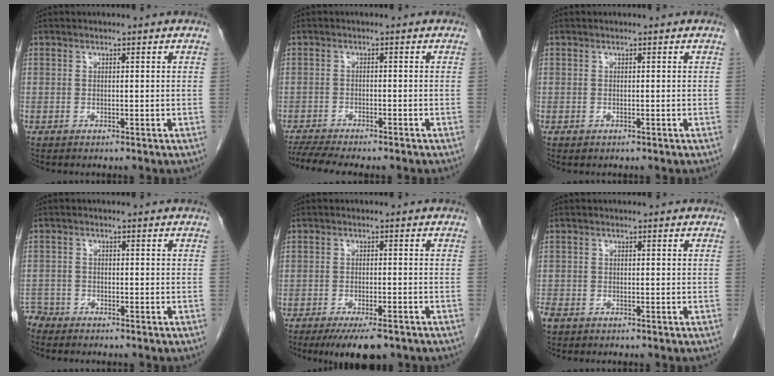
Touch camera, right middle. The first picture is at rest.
{"total": 7.2, "force": [-6.3, 0.6, 3.4], "torque": [-0.059, -0.011, -0.098]}
{"total": 0.0}
{"total": 3.7, "force": [-3.5, 1.3, -0.1], "torque": [0.003, -0.003, -0.066]}
{"total": 7.2, "force": [-5.3, 1.8, 4.5], "torque": [-0.069, -0.013, -0.079]}
{"total": 2.5, "force": [-1.8, 1.4, 1.2], "torque": [-0.029, -0.004, -0.030]}